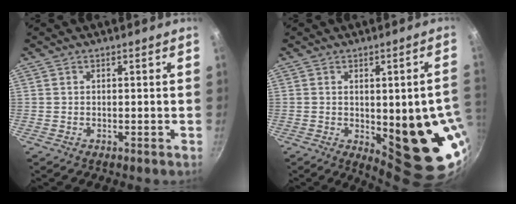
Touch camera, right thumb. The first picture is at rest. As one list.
[{"total": 18.1, "force": [-2.2, 6.6, 16.7], "torque": [-0.169, -0.018, -0.014]}]